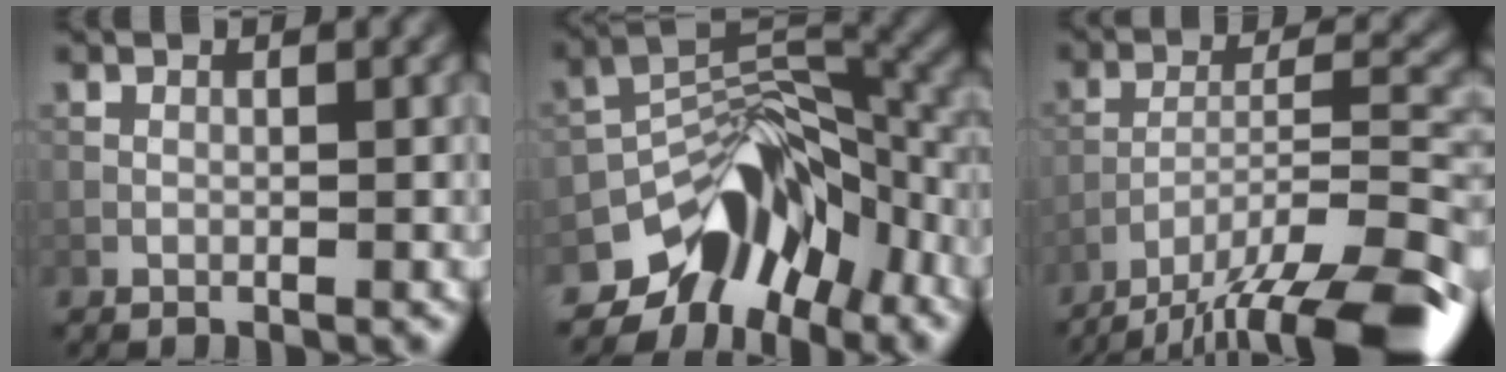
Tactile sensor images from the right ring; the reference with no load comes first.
{"total": 10.3, "force": [-6.4, 5.8, 5.6], "torque": [-0.064, 0.007, -0.119]}
{"total": 15.1, "force": [-12.6, 3.3, 7.8], "torque": [-0.128, -0.002, -0.184]}